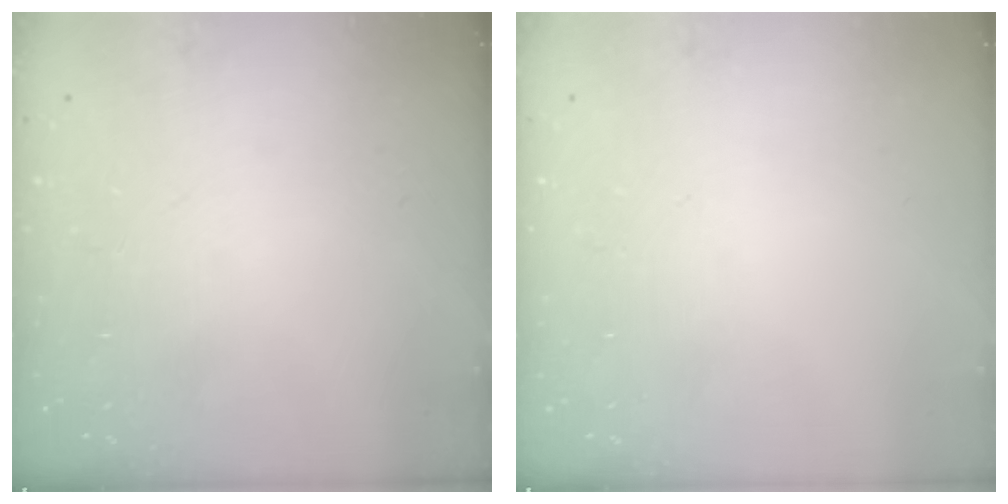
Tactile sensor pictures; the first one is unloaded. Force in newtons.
{"total": 0.0}